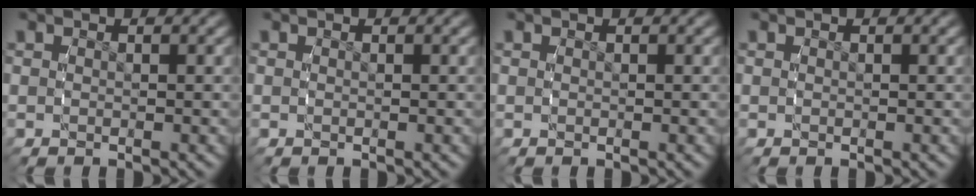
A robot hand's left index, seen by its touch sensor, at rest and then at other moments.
{"total": 0.0}
{"total": 0.0}
{"total": 0.0}